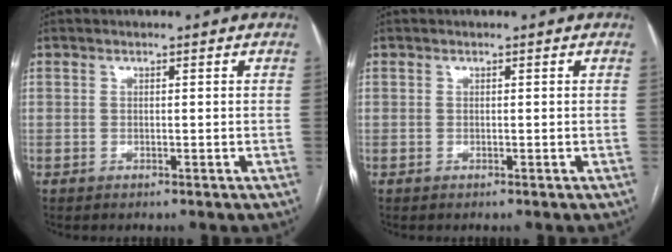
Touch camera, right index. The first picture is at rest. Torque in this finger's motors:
{"motor_torque": [0.02, -0.09, 0.00, 0.01]}